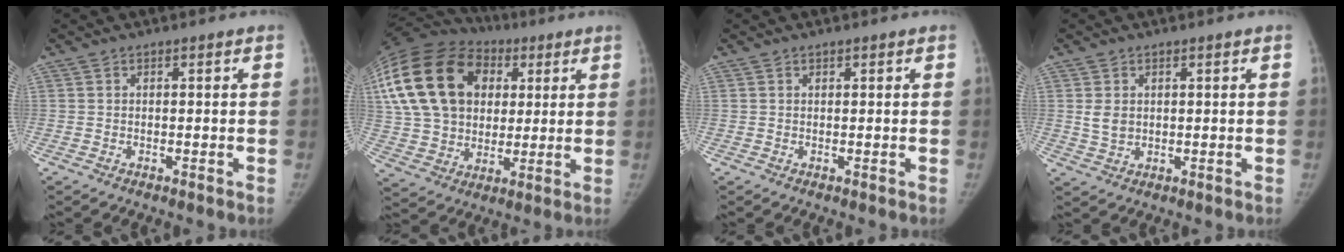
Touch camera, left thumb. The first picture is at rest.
{"total": 29.7, "force": [8.3, 22.0, 18.2], "torque": [-0.388, 0.055, 0.161]}
{"total": 0.0}
{"total": 3.2, "force": [0.7, 2.5, 1.9], "torque": [-0.026, -0.008, 0.022]}